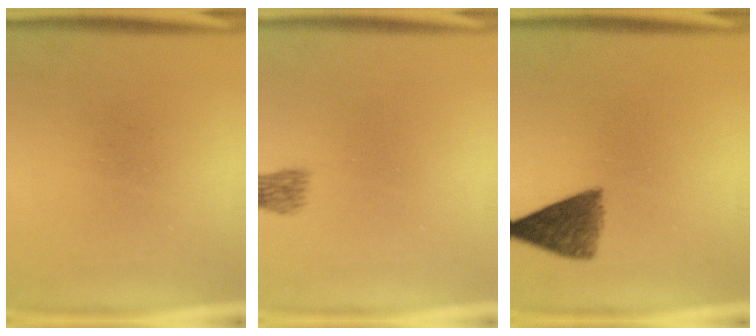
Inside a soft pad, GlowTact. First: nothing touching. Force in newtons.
{"total": 2.1}
{"total": 6.0}